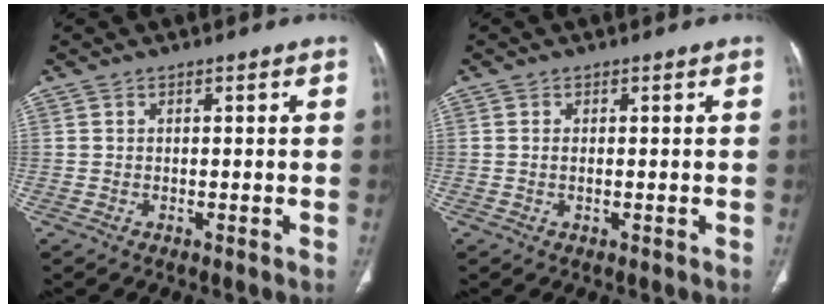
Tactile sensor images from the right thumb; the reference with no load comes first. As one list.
[{"total": 0.8, "force": [0.1, 0.3, 0.7], "torque": [-0.020, 0.001, 0.004]}]